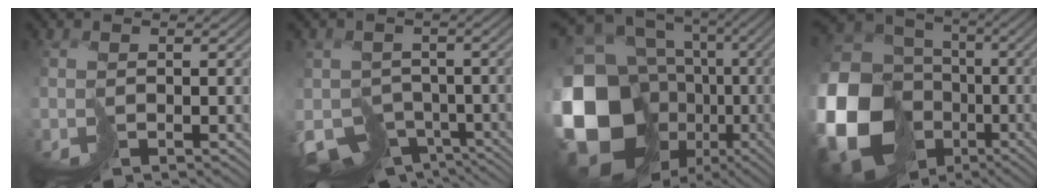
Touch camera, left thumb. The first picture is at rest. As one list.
[{"total": 8.5, "force": [-4.3, 6.3, 3.7], "torque": [-0.082, -0.027, -0.059]}, {"total": 20.3, "force": [-2.7, 16.9, 10.8], "torque": [-0.276, -0.031, -0.050]}, {"total": 23.4, "force": [-4.9, 20.4, 10.2], "torque": [-0.302, -0.061, -0.099]}]